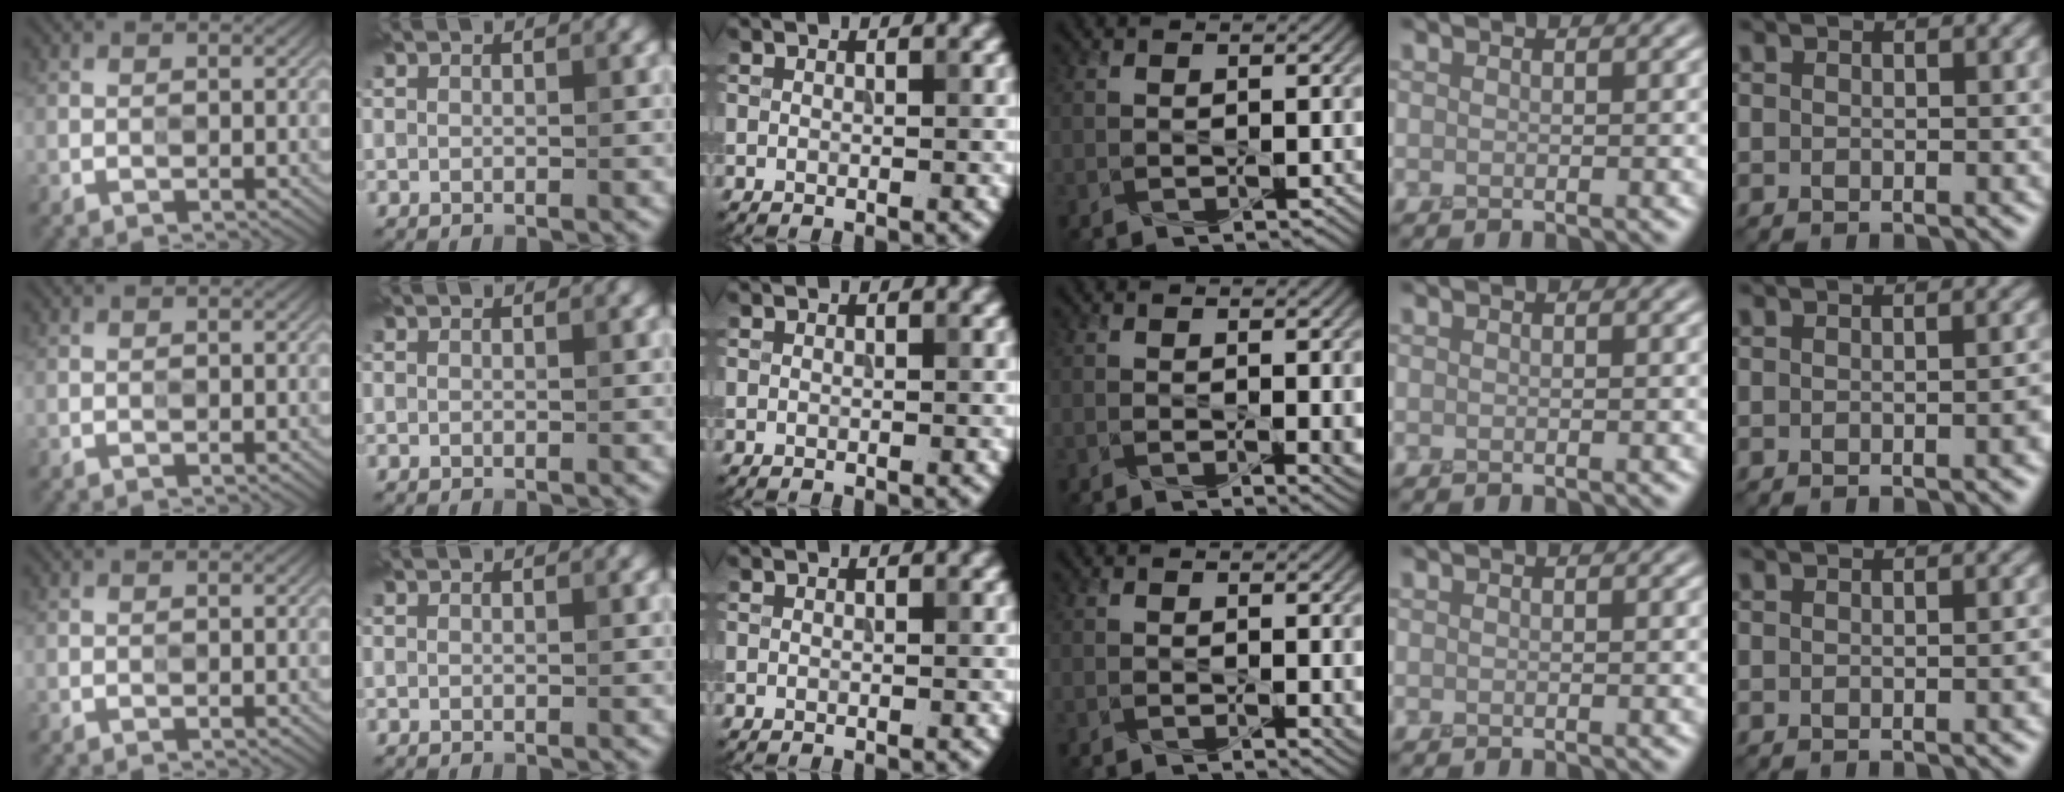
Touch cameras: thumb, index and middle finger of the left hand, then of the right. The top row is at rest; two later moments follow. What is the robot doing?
{"motion": "squeeze", "object": "stress ball aka squeeze ball"}